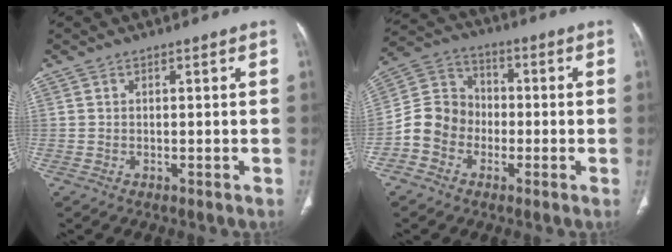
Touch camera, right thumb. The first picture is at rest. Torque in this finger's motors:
{"motor_torque": [0.06, 0.70, 0.84, -1.15, 0.29]}